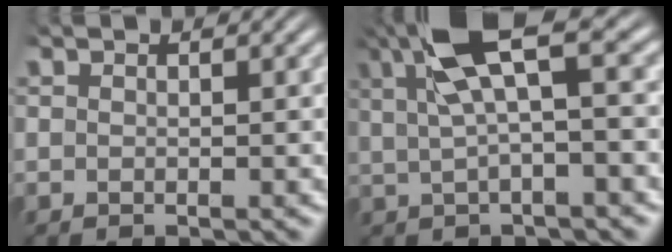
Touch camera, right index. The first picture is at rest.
{"total": 6.9, "force": [2.6, 1.8, 6.1], "torque": [-0.102, 0.015, 0.041]}